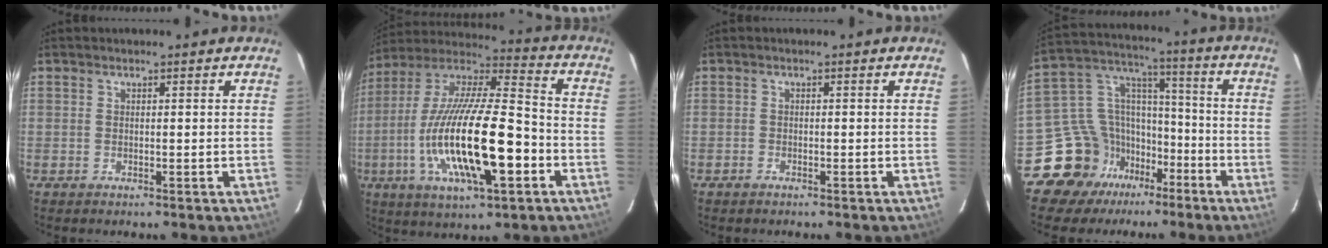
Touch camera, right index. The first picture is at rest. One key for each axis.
{"total": 24.0, "fx": -6.7, "fy": 6.5, "fz": 22.1, "tx": -0.412, "ty": -0.022, "tz": -0.117}
{"total": 0.9, "fx": -0.8, "fy": 0.5, "fz": 0.0, "tx": -0.006, "ty": 0.003, "tz": -0.015}
{"total": 14.4, "fx": -9.7, "fy": 10.4, "fz": 2.4, "tx": -0.074, "ty": 0.071, "tz": -0.164}